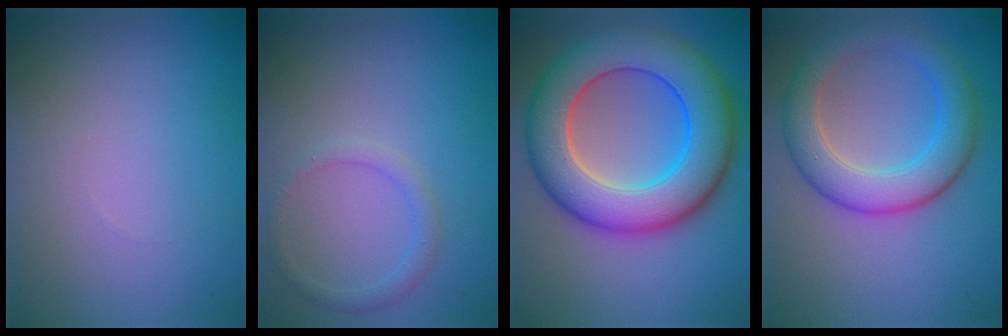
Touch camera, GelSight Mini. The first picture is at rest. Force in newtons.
{"total": 1.5, "press": 1.5, "slide": 0.1}
{"total": 11.0, "press": 11.0, "slide": 0.6}
{"total": 5.5, "press": 5.5, "slide": 0.1}